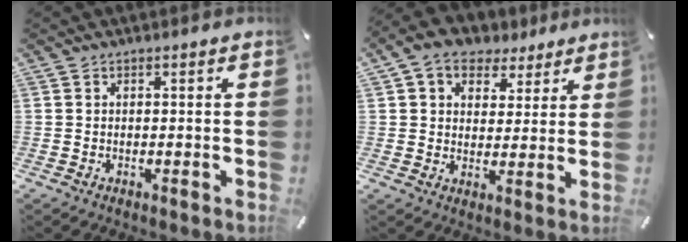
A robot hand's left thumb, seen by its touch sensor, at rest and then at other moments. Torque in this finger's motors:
{"motor_torque": [1.40, 0.22, 0.28, -0.27, 0.06]}